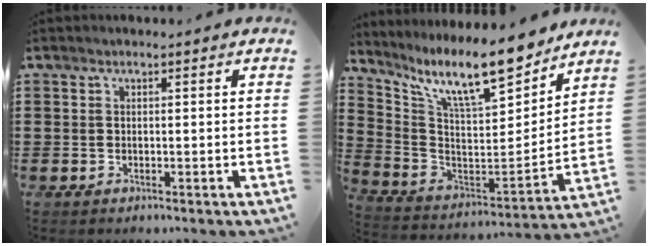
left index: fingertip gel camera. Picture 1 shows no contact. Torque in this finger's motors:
{"motor_torque": [2.14, 0.00, 0.45, 0.21]}